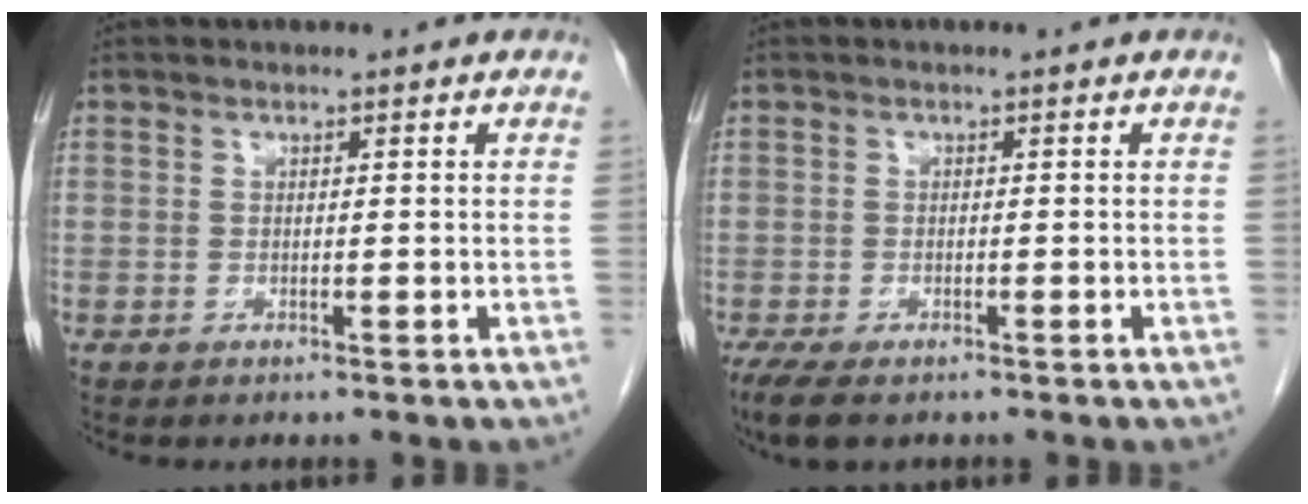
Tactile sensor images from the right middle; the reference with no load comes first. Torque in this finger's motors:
{"motor_torque": [0.49, -0.29, 0.03, 0.05]}